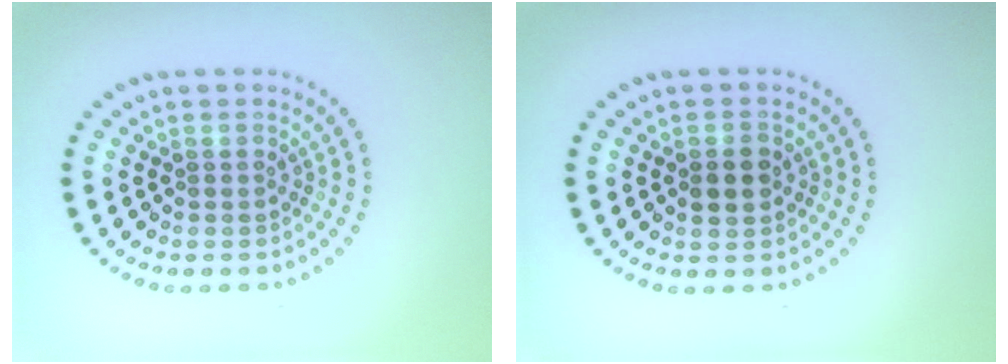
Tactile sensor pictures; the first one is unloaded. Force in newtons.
{"total": 2.2, "press": 2.2, "slide": 0.0}